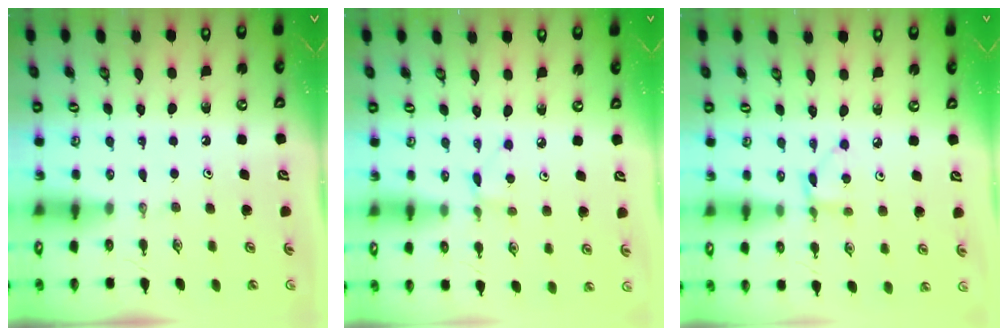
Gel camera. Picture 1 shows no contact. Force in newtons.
{"total": 2.4, "press": 2.4, "slide": 0.3}
{"total": 3.6, "press": 3.5, "slide": 0.4}